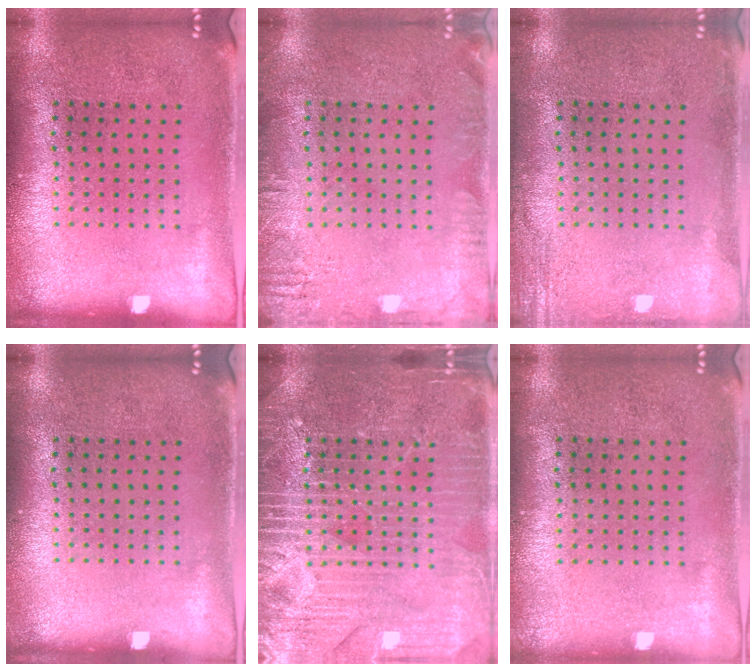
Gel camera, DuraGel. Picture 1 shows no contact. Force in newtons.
{"total": 2.2, "press": 2.2, "slide": 0.3}
{"total": 1.9, "press": 1.9, "slide": 0.2}
{"total": 0.0}
{"total": 6.4, "press": 6.4, "slide": 0.8}
{"total": 0.0}